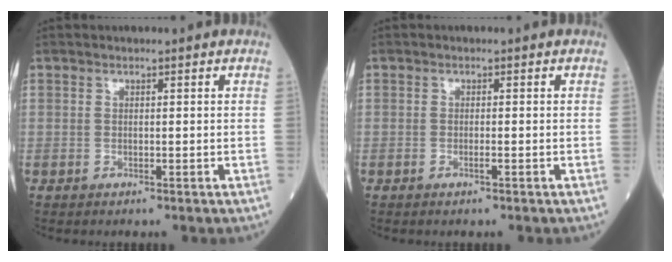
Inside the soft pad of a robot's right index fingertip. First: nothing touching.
{"total": 0.9, "force": [-0.4, 0.0, 0.7], "torque": [-0.017, -0.001, -0.007]}